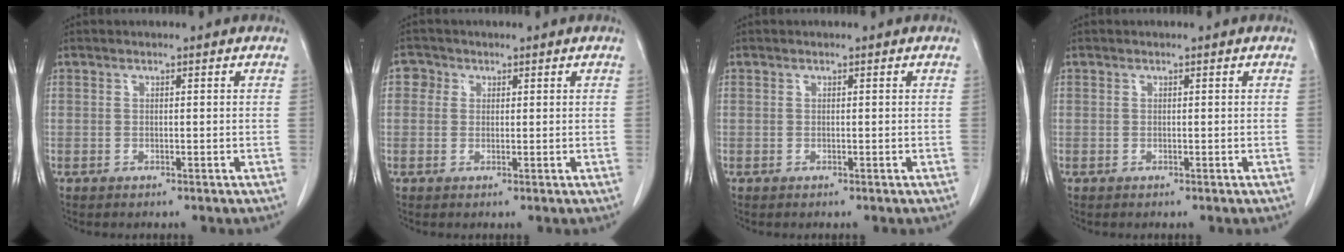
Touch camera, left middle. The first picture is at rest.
{"total": 2.0, "force": [0.7, 1.9, 0.4], "torque": [0.003, 0.006, 0.004]}
{"total": 0.0}
{"total": 0.0}